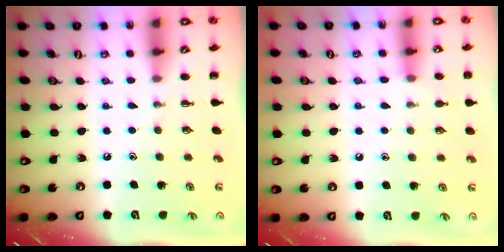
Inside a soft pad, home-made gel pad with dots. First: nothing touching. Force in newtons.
{"total": 7.5, "press": 7.0, "slide": 2.8}